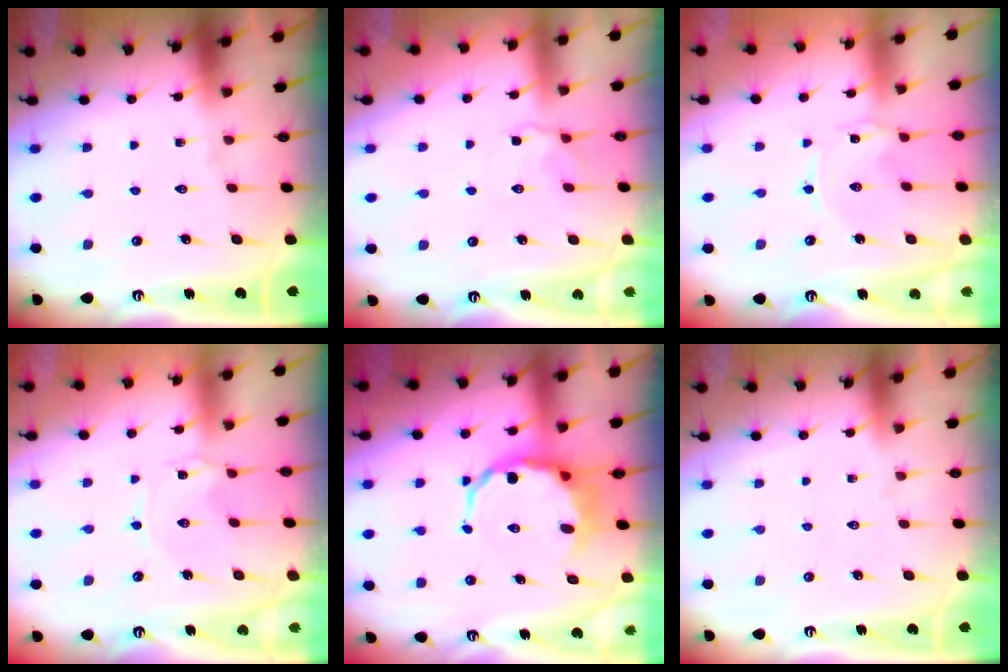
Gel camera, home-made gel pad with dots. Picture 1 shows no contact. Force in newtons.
{"total": 3.4, "press": 3.1, "slide": 1.5}
{"total": 0.7, "press": 0.7, "slide": 0.2}
{"total": 0.8, "press": 0.8, "slide": 0.1}
{"total": 7.6, "press": 7.2, "slide": 2.4}
{"total": 0.0}